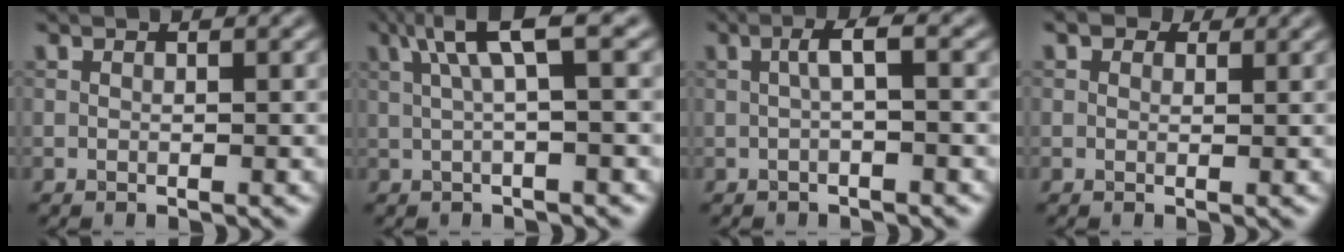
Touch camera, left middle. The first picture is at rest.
{"total": 4.8, "force": [1.5, 0.8, 4.5], "torque": [-0.078, 0.016, 0.026]}
{"total": 2.0, "force": [-0.2, 0.2, 2.0], "torque": [-0.038, 0.009, -0.006]}
{"total": 2.0, "force": [1.4, 1.2, 0.8], "torque": [-0.014, -0.003, 0.010]}